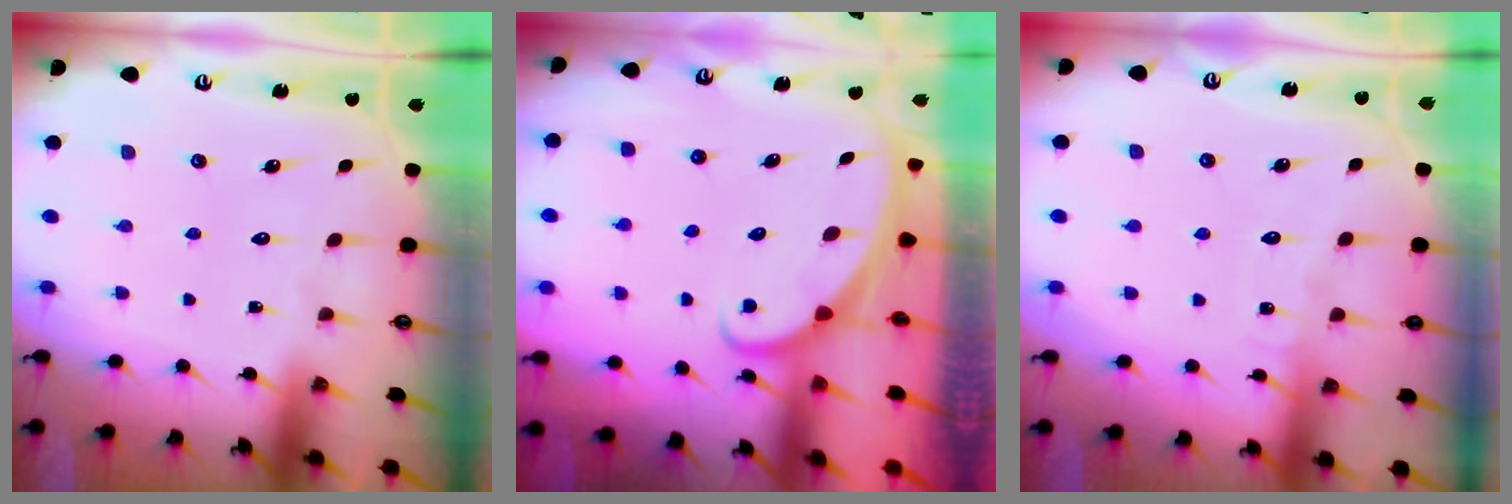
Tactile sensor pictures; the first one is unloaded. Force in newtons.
{"total": 1.8, "press": 1.8, "slide": 0.1}
{"total": 4.4, "press": 4.4, "slide": 0.4}